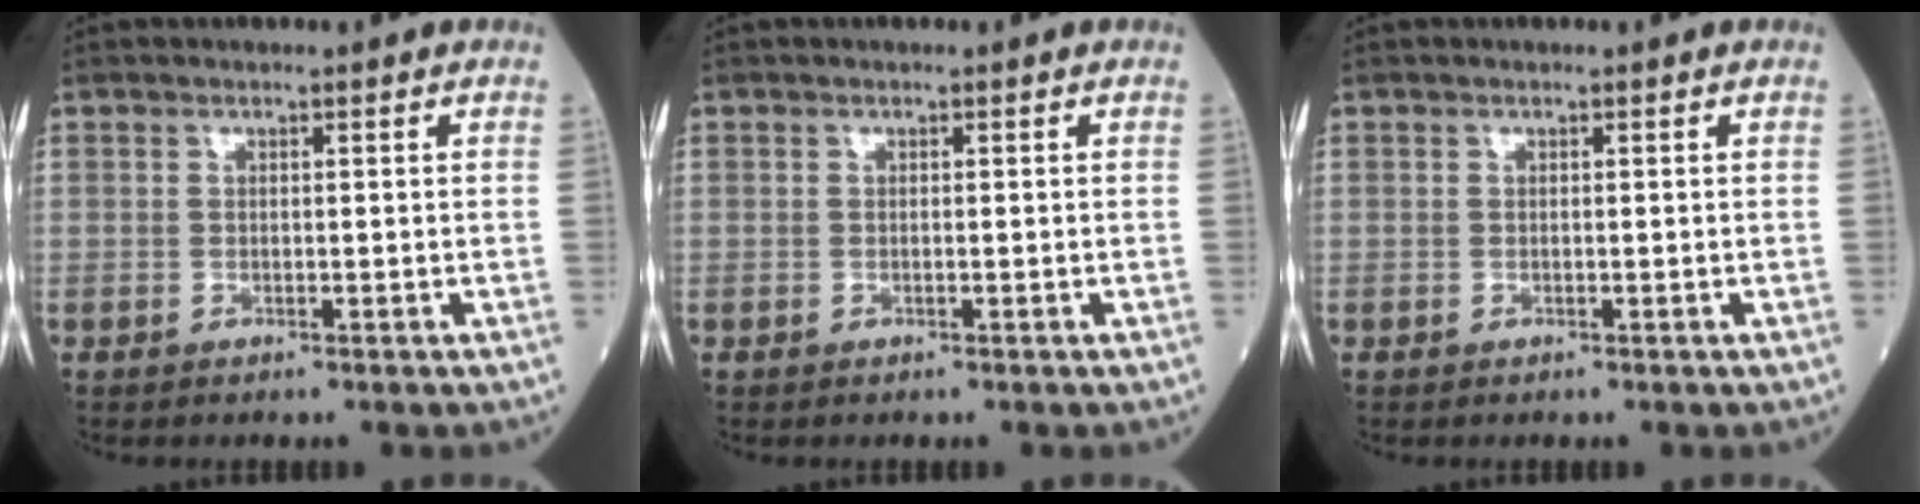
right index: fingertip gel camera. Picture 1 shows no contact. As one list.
[{"total": 0.0}, {"total": 0.0}]